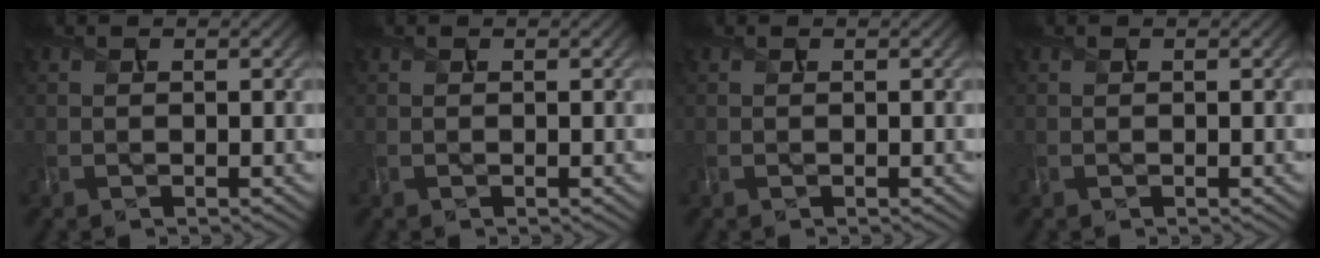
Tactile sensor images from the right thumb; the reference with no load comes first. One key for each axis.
{"total": 0.0}
{"total": 0.0}
{"total": 0.0}